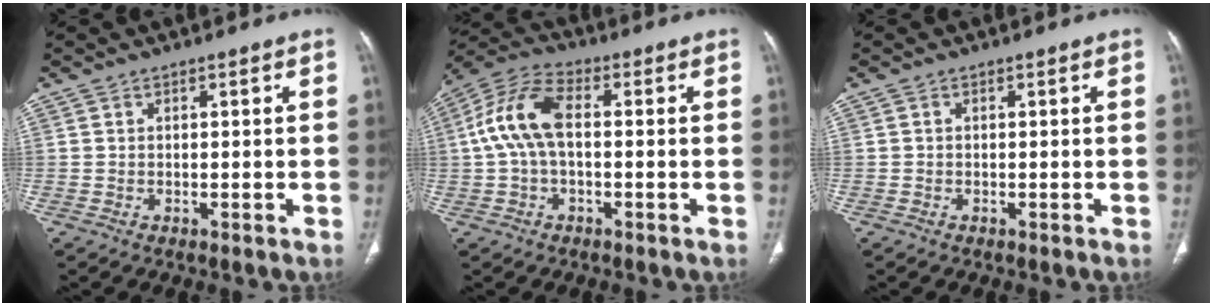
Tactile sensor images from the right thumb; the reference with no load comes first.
{"total": 10.8, "force": [0.4, 5.8, 9.1], "torque": [-0.195, 0.033, 0.002]}
{"total": 0.0}